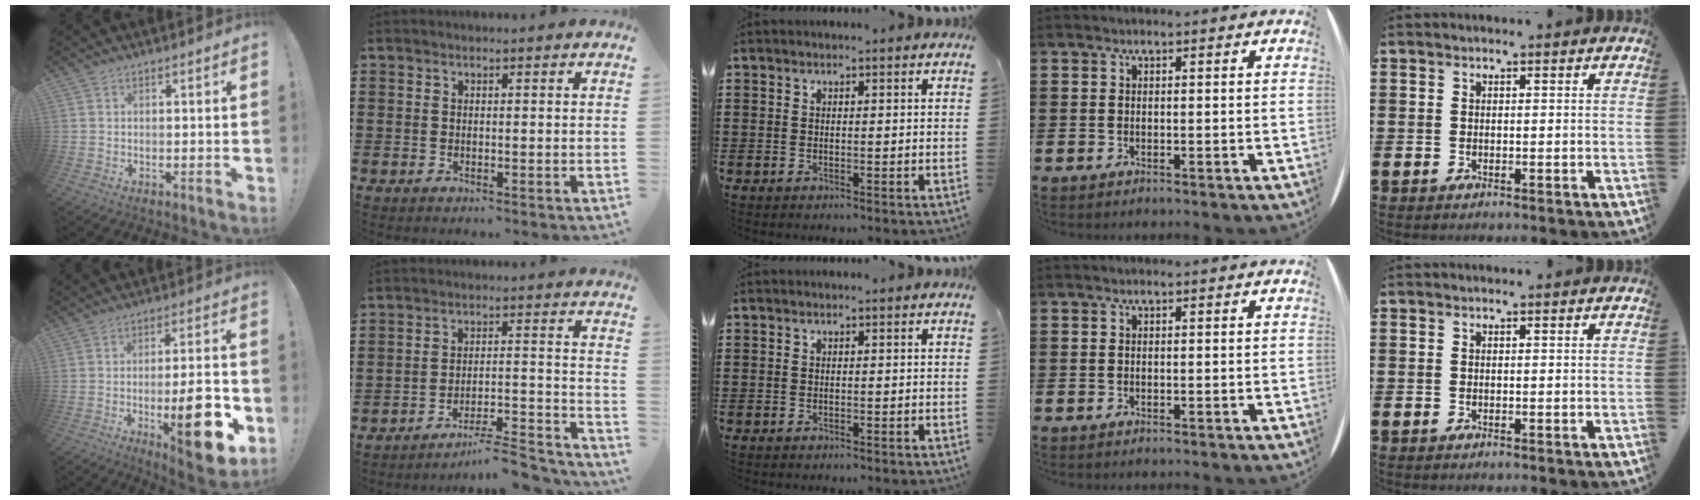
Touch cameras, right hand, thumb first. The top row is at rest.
{"thumb": {"total": 16.2, "force": [-4.6, 4.7, 14.8], "torque": [-0.197, 0.003, -0.064]}, "index": {"total": 6.5, "force": [-6.0, 0.5, 2.4], "torque": [-0.034, 0.002, -0.116]}}